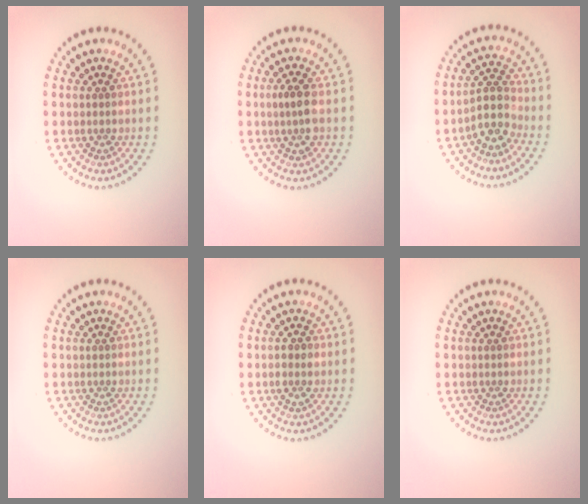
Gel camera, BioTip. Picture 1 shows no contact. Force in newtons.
{"total": 2.4, "press": 2.3, "slide": 0.6}
{"total": 3.1, "press": 2.5, "slide": 1.9}
{"total": 0.0}
{"total": 1.5, "press": 1.5, "slide": 0.4}
{"total": 0.0}